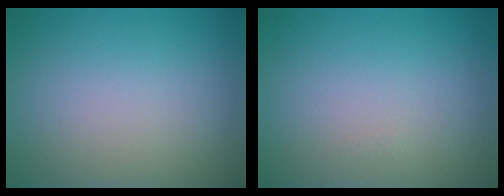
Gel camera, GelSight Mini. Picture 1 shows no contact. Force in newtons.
{"total": 0.0}